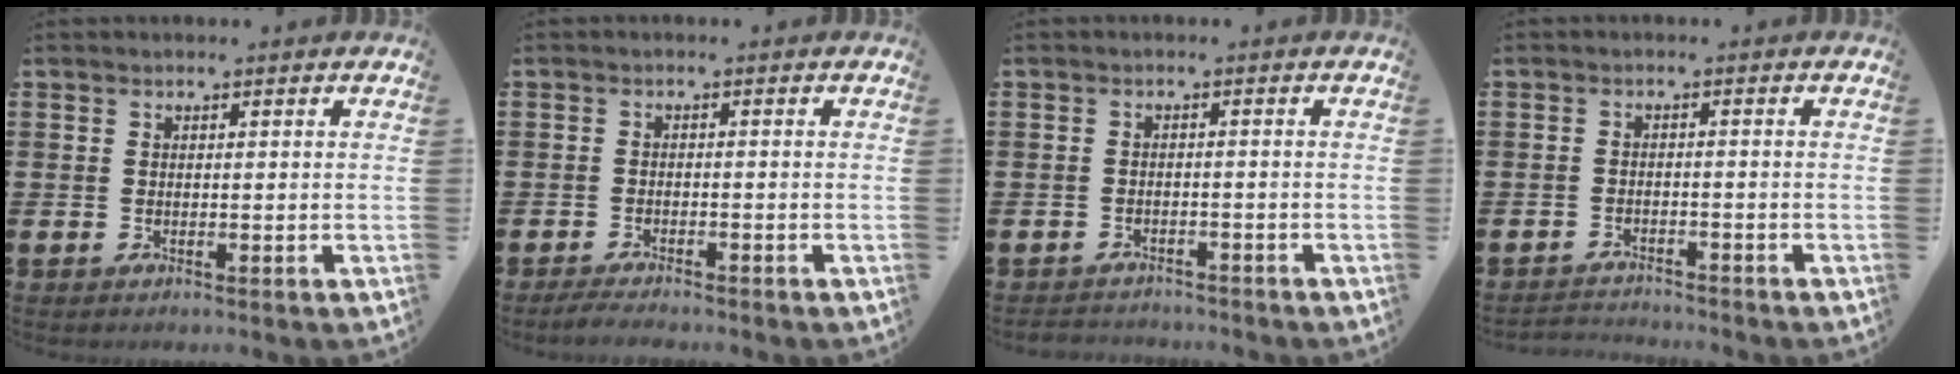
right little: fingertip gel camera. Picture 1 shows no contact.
{"total": 1.6, "force": [-1.5, 0.1, 0.6], "torque": [-0.011, 0.003, -0.030]}
{"total": 1.5, "force": [-1.5, 0.2, -0.2], "torque": [-0.003, 0.003, -0.034]}
{"total": 1.8, "force": [-1.8, 0.0, -0.2], "torque": [-0.002, 0.003, -0.039]}